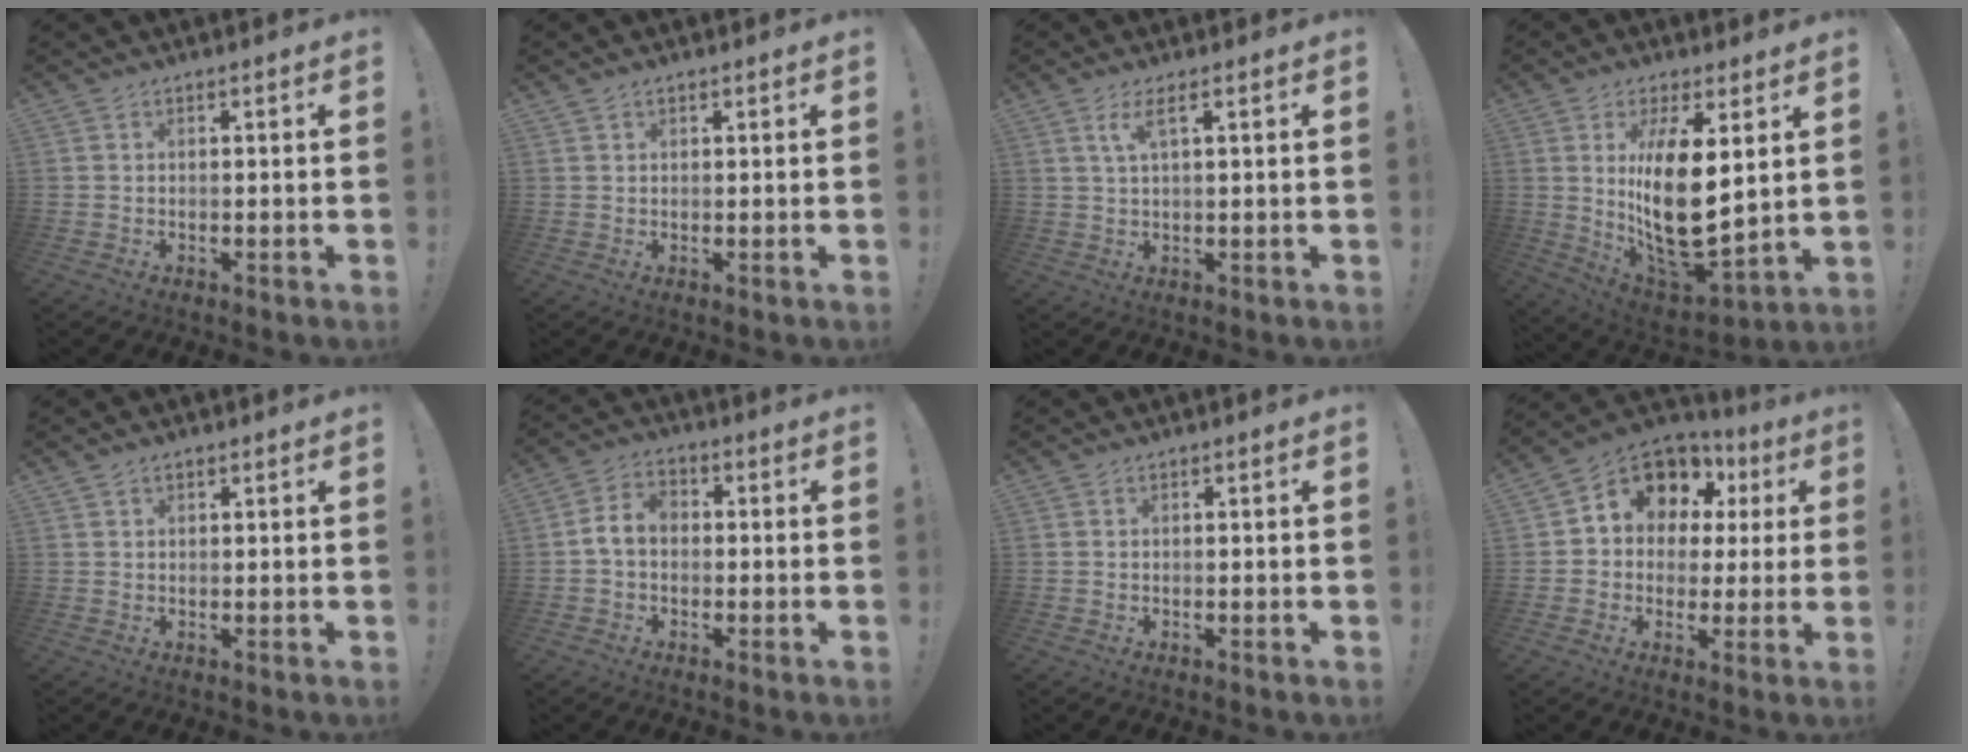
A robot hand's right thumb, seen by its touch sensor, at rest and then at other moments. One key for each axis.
{"total": 0.8, "fx": 0.7, "fy": 0.5, "fz": 0.1, "tx": -0.001, "ty": 0.000, "tz": 0.013}
{"total": 4.2, "fx": 2.1, "fy": 0.8, "fz": 3.6, "tx": -0.065, "ty": -0.002, "tz": 0.034}
{"total": 18.4, "fx": 4.7, "fy": 8.4, "fz": 15.7, "tx": -0.291, "ty": -0.055, "tz": 0.085}
{"total": 1.1, "fx": 0.9, "fy": 0.6, "fz": 0.3, "tx": -0.005, "ty": -0.001, "tz": 0.016}
{"total": 6.8, "fx": -0.7, "fy": 4.7, "fz": 4.9, "tx": -0.091, "ty": 0.012, "tz": -0.013}
{"total": 0.0}
{"total": 11.2, "fx": 5.3, "fy": 8.4, "fz": 5.1, "tx": -0.078, "ty": -0.037, "tz": 0.100}